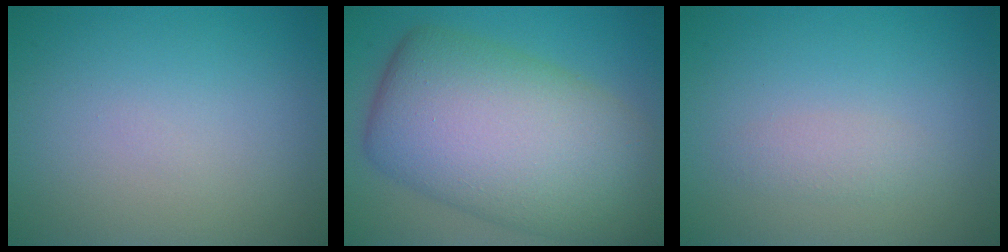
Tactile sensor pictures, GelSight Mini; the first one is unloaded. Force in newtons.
{"total": 13.7, "press": 13.7, "slide": 0.5}
{"total": 1.3, "press": 1.3, "slide": 0.1}